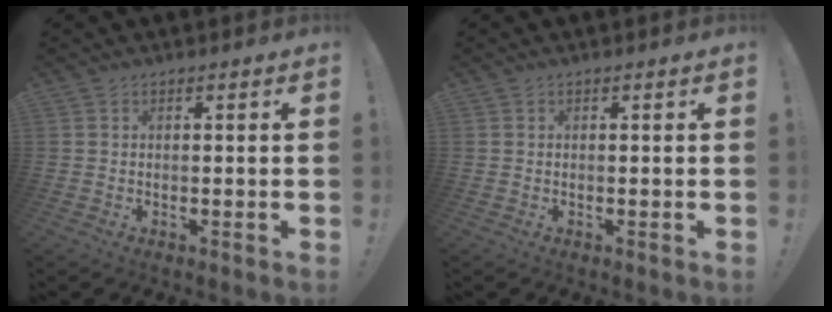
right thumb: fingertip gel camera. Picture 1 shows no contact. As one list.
[{"total": 0.0}]